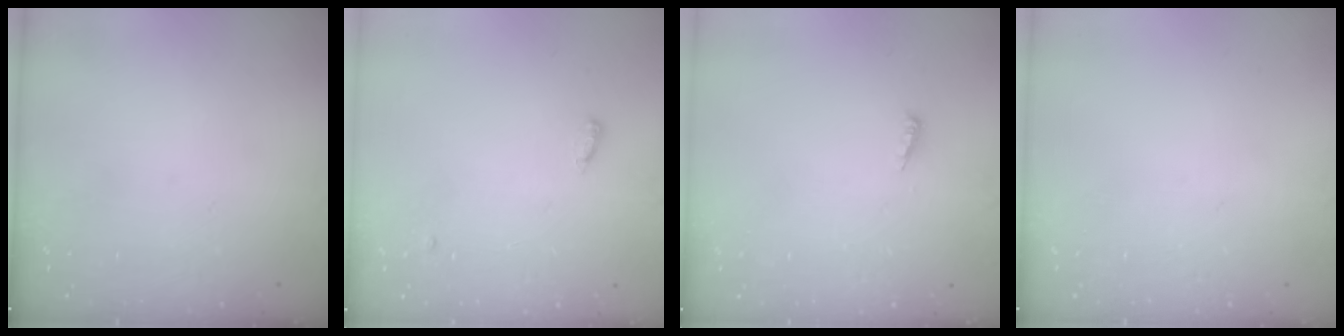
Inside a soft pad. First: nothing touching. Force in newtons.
{"total": 3.6, "press": 3.5, "slide": 0.7}
{"total": 3.9, "press": 3.9, "slide": 0.4}
{"total": 0.0}